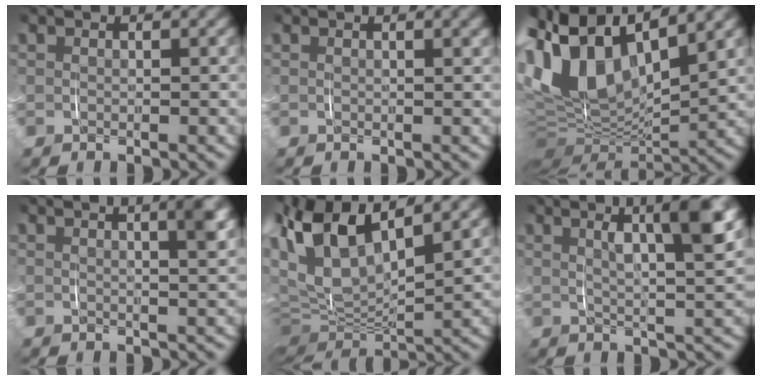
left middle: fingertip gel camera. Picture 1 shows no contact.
{"total": 1.2, "force": [0.7, 0.3, 1.0], "torque": [-0.009, 0.007, 0.006]}
{"total": 15.5, "force": [2.0, 10.4, 11.2], "torque": [-0.230, 0.003, 0.019]}
{"total": 5.5, "force": [2.6, 1.9, 4.4], "torque": [-0.048, 0.015, 0.032]}
{"total": 13.6, "force": [3.8, 9.3, 9.2], "torque": [-0.208, 0.001, 0.050]}
{"total": 7.4, "force": [2.5, 2.5, 6.5], "torque": [-0.088, 0.007, 0.029]}